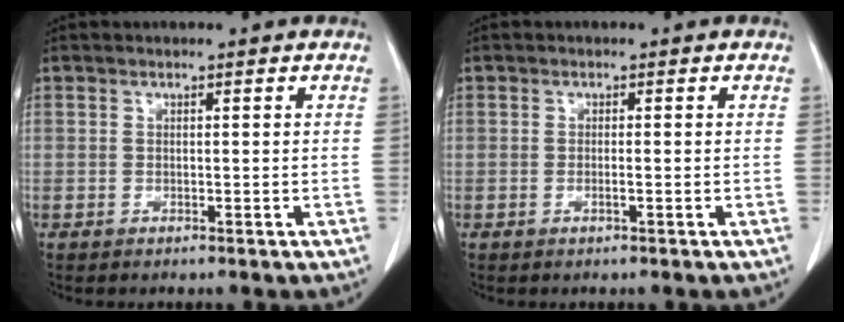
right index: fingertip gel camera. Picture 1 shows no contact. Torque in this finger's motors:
{"motor_torque": [-0.13, 0.08, 0.01, -0.01]}